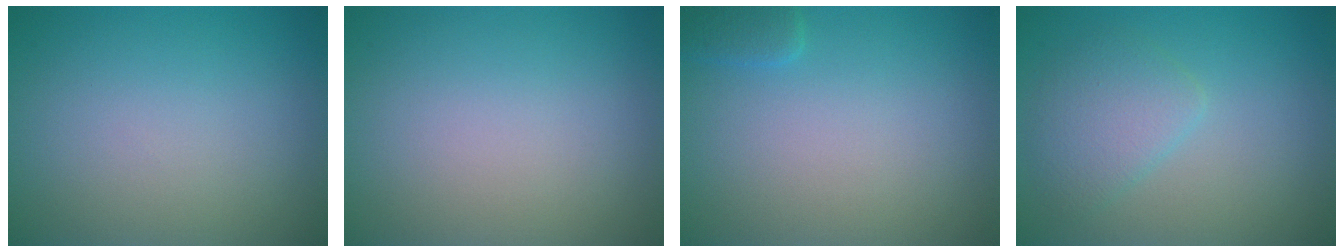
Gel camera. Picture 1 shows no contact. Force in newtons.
{"total": 0.0}
{"total": 1.2, "press": 1.2, "slide": 0.1}
{"total": 2.9, "press": 2.9, "slide": 0.0}